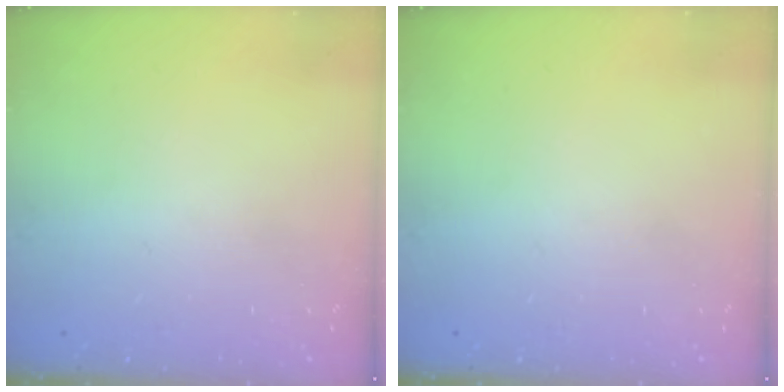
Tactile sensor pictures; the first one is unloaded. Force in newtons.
{"total": 0.0}